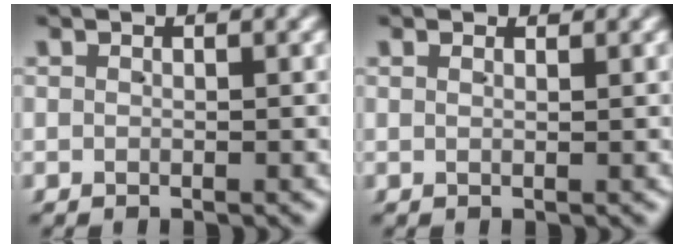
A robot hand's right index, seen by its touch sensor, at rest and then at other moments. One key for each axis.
{"total": 0.6, "fx": 0.5, "fy": 0.0, "fz": 0.3, "tx": 0.000, "ty": 0.000, "tz": 0.008}